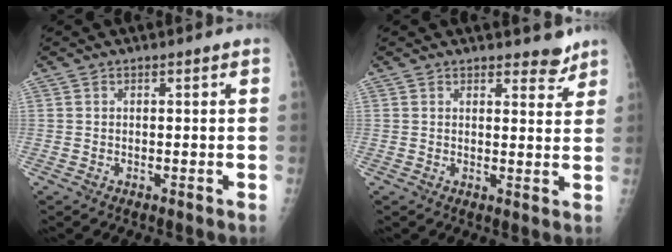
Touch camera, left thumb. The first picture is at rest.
{"total": 3.8, "force": [3.2, 1.5, 1.2], "torque": [0.005, -0.024, 0.040]}